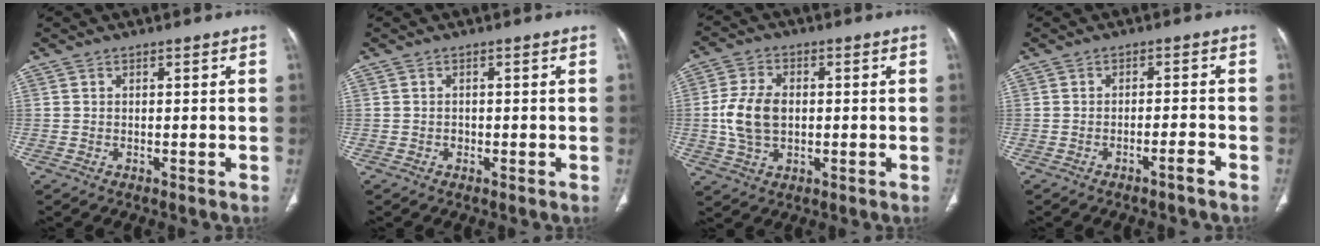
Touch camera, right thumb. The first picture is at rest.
{"total": 0.7, "force": [-0.3, 0.7, 0.2], "torque": [0.000, 0.004, -0.005]}
{"total": 9.1, "force": [-0.2, 6.1, 6.7], "torque": [-0.128, 0.006, -0.001]}
{"total": 2.3, "force": [-1.8, 0.0, 1.6], "torque": [-0.035, 0.016, -0.027]}